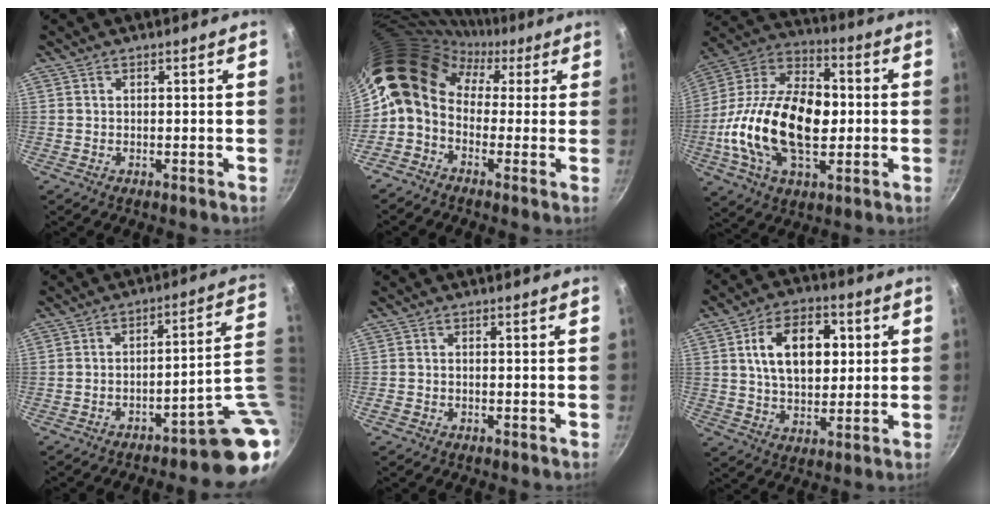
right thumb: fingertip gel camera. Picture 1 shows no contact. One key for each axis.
{"total": 15.0, "fx": 2.8, "fy": 11.8, "fz": 8.9, "tx": -0.150, "ty": 0.034, "tz": 0.021}
{"total": 25.7, "fx": -2.0, "fy": 15.3, "fz": 20.5, "tx": -0.357, "ty": 0.032, "tz": -0.048}
{"total": 12.2, "fx": -4.8, "fy": 2.4, "fz": 11.0, "tx": -0.098, "ty": 0.045, "tz": -0.066}
{"total": 0.9, "fx": -0.6, "fy": 0.6, "fz": 0.4, "tx": -0.015, "ty": 0.006, "tz": -0.015}
{"total": 14.6, "fx": 3.1, "fy": 9.3, "fz": 10.8, "tx": -0.144, "ty": 0.002, "tz": 0.047}